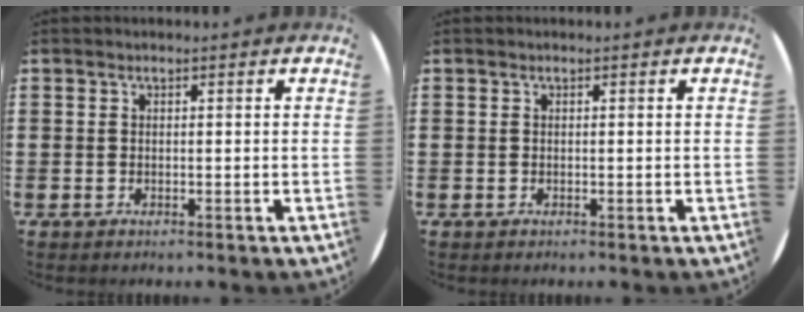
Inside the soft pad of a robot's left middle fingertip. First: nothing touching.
{"total": 0.0}